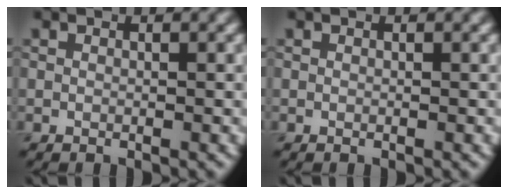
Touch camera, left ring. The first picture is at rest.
{"total": 0.0}